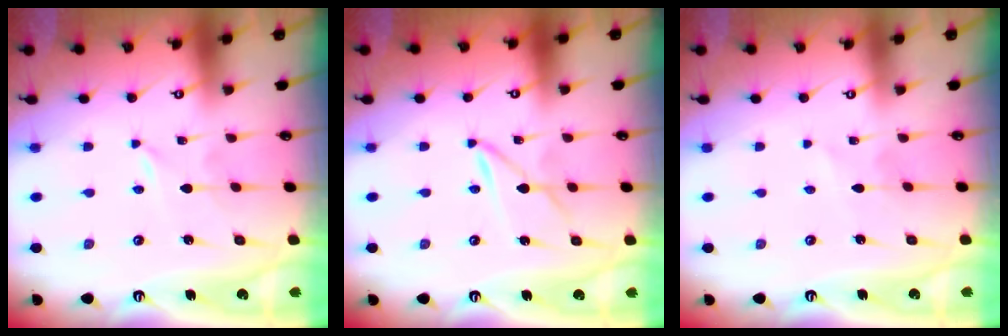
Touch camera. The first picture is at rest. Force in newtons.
{"total": 1.9, "press": 1.9, "slide": 0.2}
{"total": 2.4, "press": 2.4, "slide": 0.3}